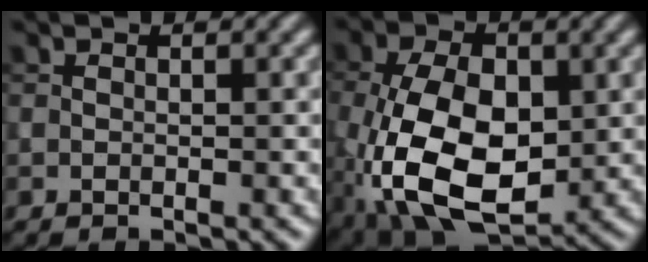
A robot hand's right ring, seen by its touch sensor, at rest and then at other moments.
{"total": 11.4, "force": [-2.1, 6.7, 9.0], "torque": [-0.188, -0.013, -0.042]}